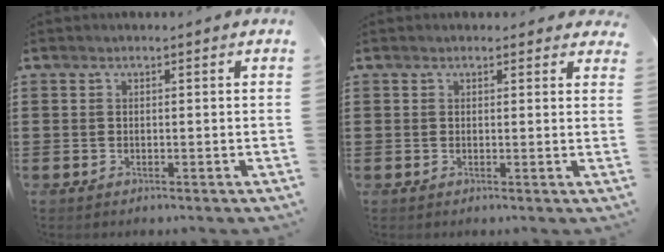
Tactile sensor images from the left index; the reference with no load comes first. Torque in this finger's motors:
{"motor_torque": [0.55, -1.59, 0.17, 0.02]}